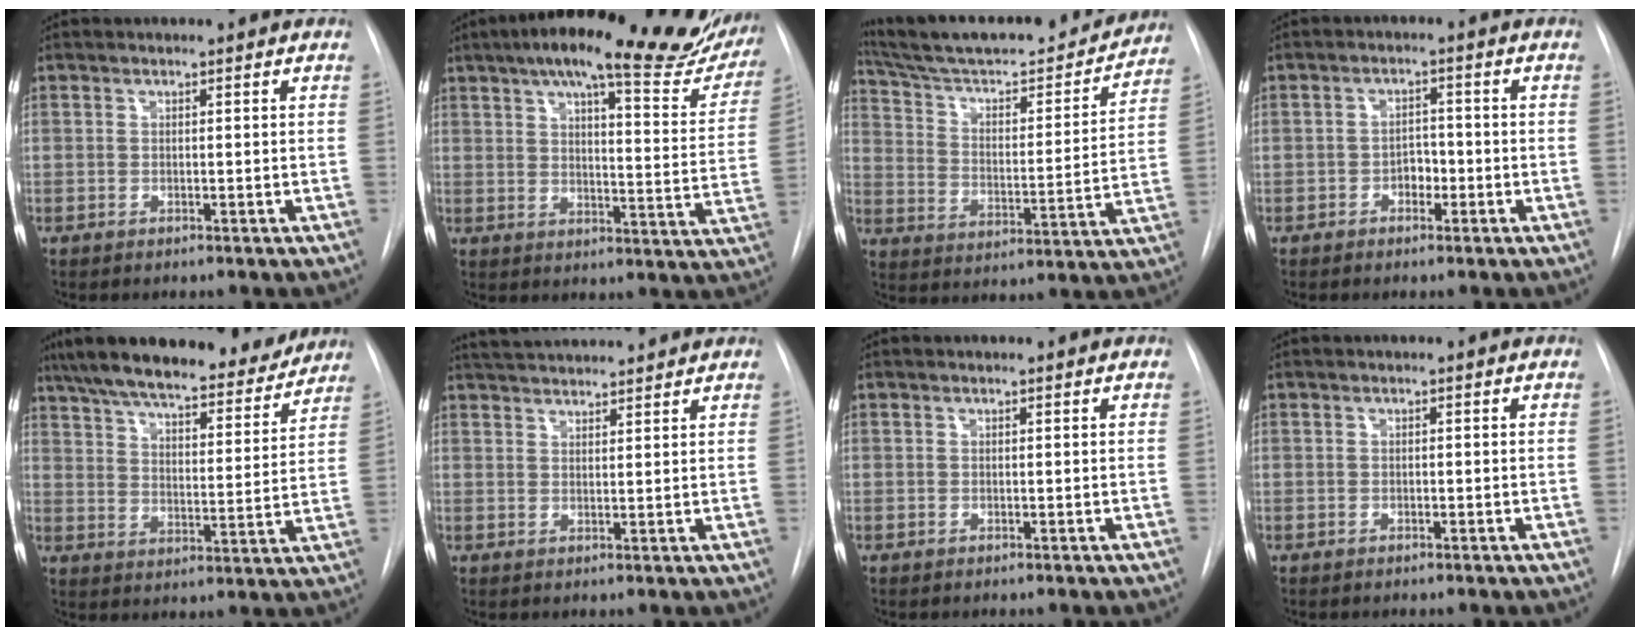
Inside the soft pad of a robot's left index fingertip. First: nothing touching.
{"total": 26.8, "force": [21.7, 5.8, 14.7], "torque": [-0.211, -0.015, 0.263]}
{"total": 24.9, "force": [22.7, 3.6, 9.6], "torque": [-0.151, -0.024, 0.326]}
{"total": 2.5, "force": [-1.1, 1.7, 1.5], "torque": [-0.015, 0.008, -0.019]}
{"total": 23.5, "force": [20.3, 5.4, 10.5], "torque": [-0.174, 0.011, 0.281]}
{"total": 10.1, "force": [9.5, 0.9, 3.2], "torque": [-0.059, 0.031, 0.142]}
{"total": 0.7, "force": [0.7, 0.0, 0.1], "torque": [-0.006, 0.006, 0.009]}
{"total": 0.0}